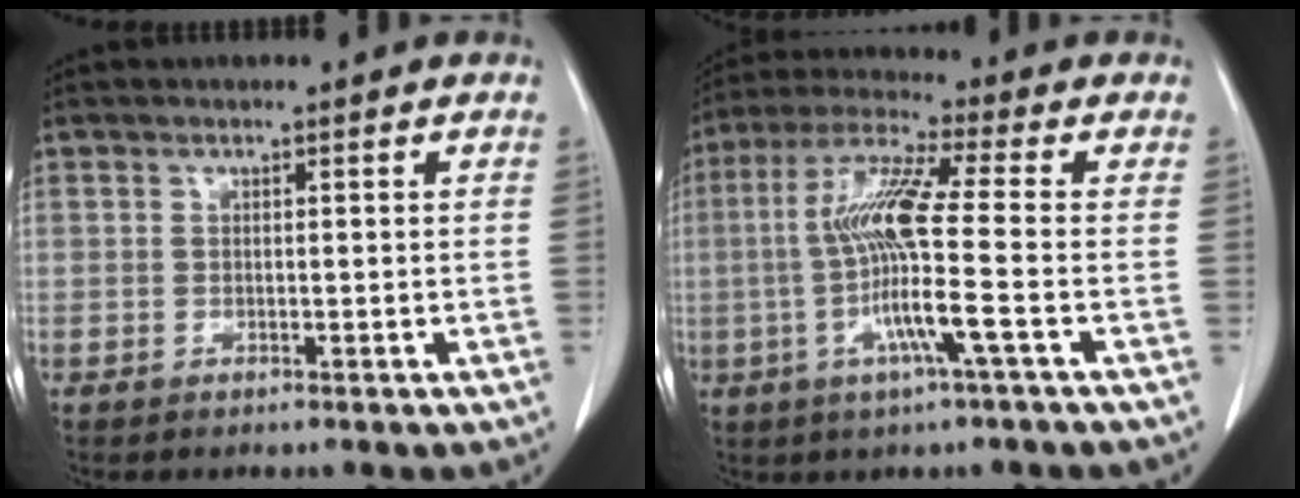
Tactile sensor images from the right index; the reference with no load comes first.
{"total": 12.5, "force": [-2.3, -0.9, 12.2], "torque": [-0.248, -0.009, -0.054]}